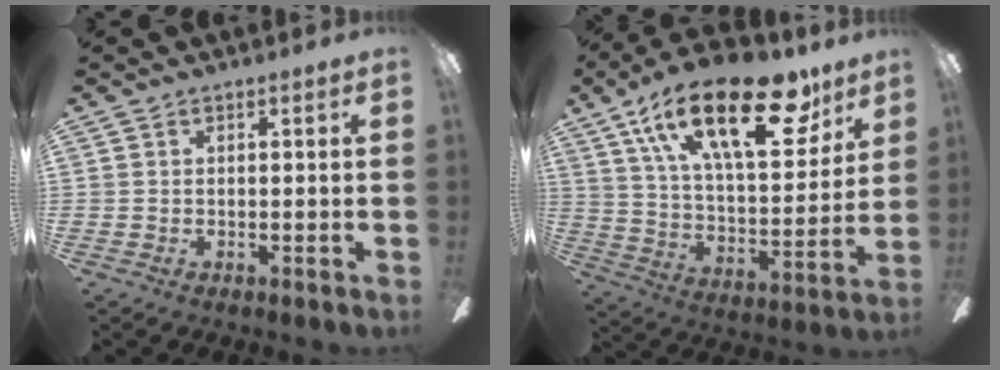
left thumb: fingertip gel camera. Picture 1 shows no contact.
{"total": 28.1, "force": [15.5, 12.5, 19.8], "torque": [-0.311, -0.077, 0.262]}